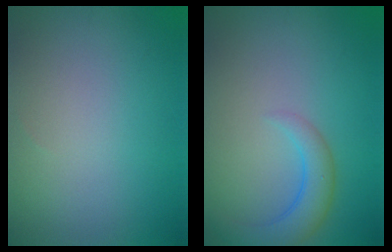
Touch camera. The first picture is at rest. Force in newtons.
{"total": 3.2, "press": 3.2, "slide": 0.3}